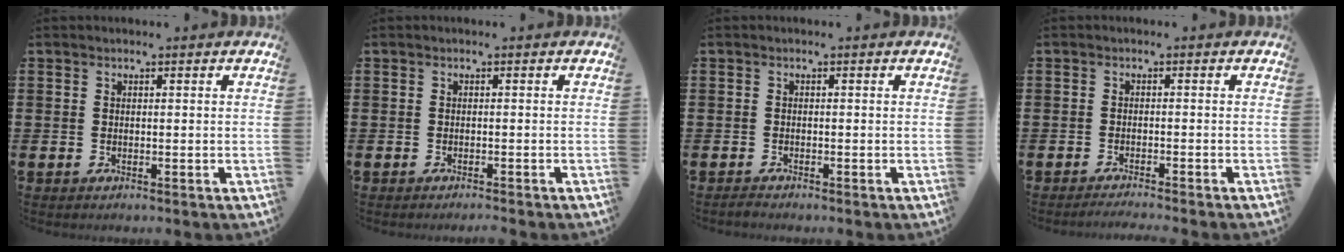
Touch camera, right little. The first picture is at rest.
{"total": 0.5, "force": [-0.5, -0.1, 0.1], "torque": [0.000, -0.002, -0.011]}
{"total": 0.6, "force": [-0.6, 0.1, 0.2], "torque": [-0.005, -0.002, -0.012]}
{"total": 1.2, "force": [-1.1, -0.3, 0.3], "torque": [-0.003, -0.001, -0.022]}